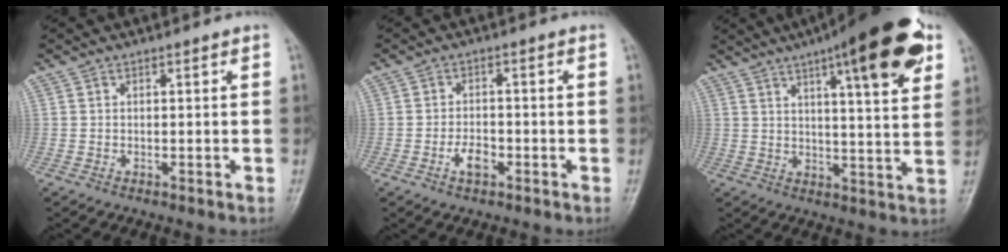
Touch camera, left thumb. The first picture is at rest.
{"total": 3.7, "force": [-1.7, 2.0, 2.6], "torque": [-0.041, 0.010, -0.032]}
{"total": 18.1, "force": [9.4, 4.1, 14.9], "torque": [-0.186, -0.024, 0.129]}